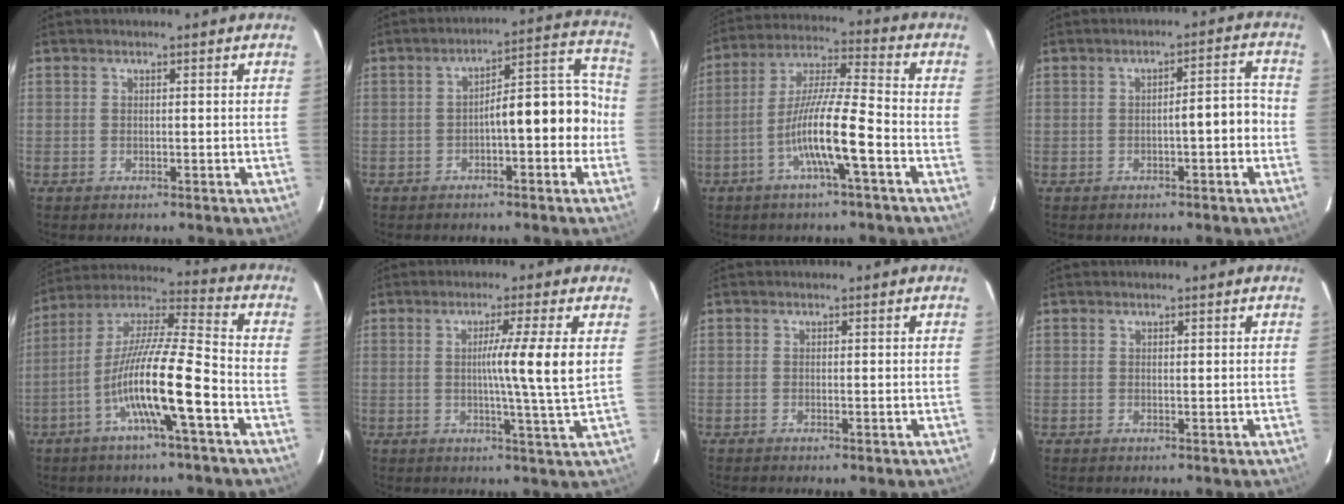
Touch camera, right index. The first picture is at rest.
{"total": 10.6, "force": [-2.1, 3.0, 10.0], "torque": [-0.127, 0.051, -0.026]}
{"total": 11.5, "force": [-4.3, 0.2, 10.7], "torque": [-0.205, 0.005, -0.084]}
{"total": 4.7, "force": [-1.3, 0.9, 4.4], "torque": [-0.056, 0.022, -0.016]}
{"total": 14.8, "force": [-5.4, 0.6, 13.7], "torque": [-0.260, 0.008, -0.104]}
{"total": 7.7, "force": [1.1, -1.9, 7.4], "torque": [-0.116, -0.012, 0.019]}
{"total": 0.7, "force": [-0.4, 0.0, 0.5], "torque": [-0.013, -0.003, -0.005]}
{"total": 0.0}